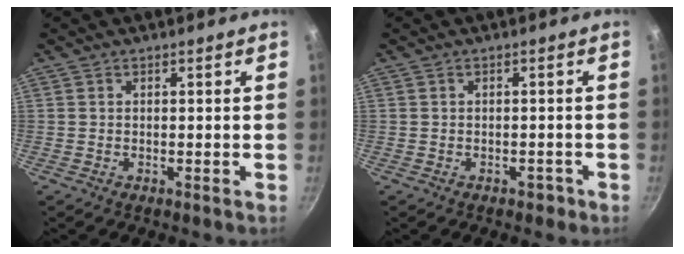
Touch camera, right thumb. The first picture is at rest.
{"total": 1.6, "force": [-0.9, 1.1, 0.6], "torque": [0.004, 0.018, -0.002]}